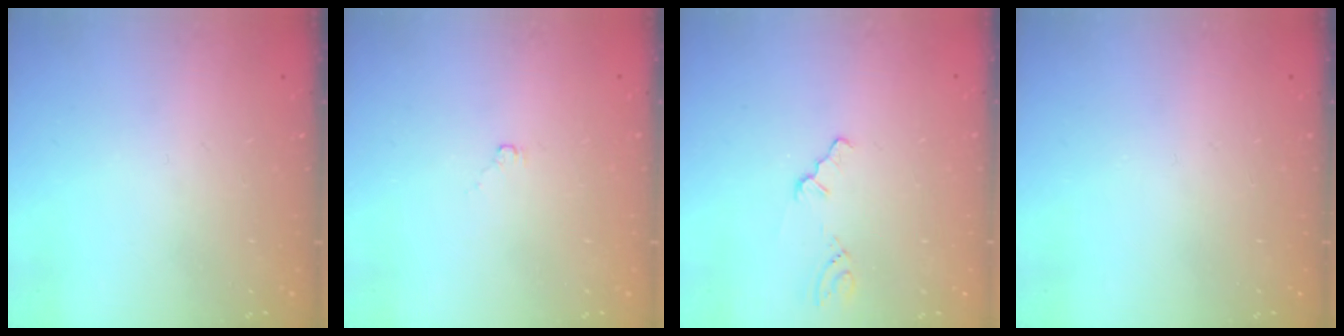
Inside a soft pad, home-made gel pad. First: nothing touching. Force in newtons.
{"total": 2.4, "press": 2.4, "slide": 0.4}
{"total": 0.7, "press": 0.6, "slide": 0.2}
{"total": 0.0}